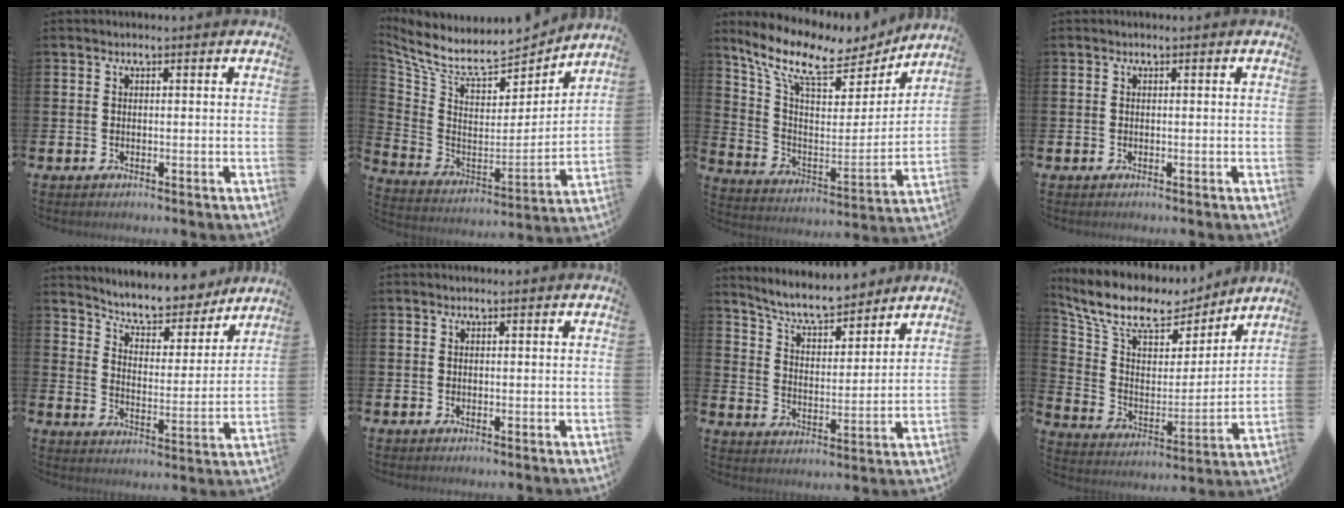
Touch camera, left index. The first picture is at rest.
{"total": 9.2, "force": [8.2, 2.7, 3.3], "torque": [-0.102, -0.059, 0.138]}
{"total": 11.0, "force": [9.1, 3.5, 4.9], "torque": [-0.128, -0.058, 0.154]}
{"total": 0.0}
{"total": 7.9, "force": [7.5, 1.9, 1.7], "torque": [-0.051, -0.061, 0.127]}
{"total": 0.0}
{"total": 7.9, "force": [7.3, 1.4, 2.7], "torque": [-0.067, -0.045, 0.128]}
{"total": 11.5, "force": [9.6, 4.6, 4.4], "torque": [-0.124, -0.056, 0.166]}